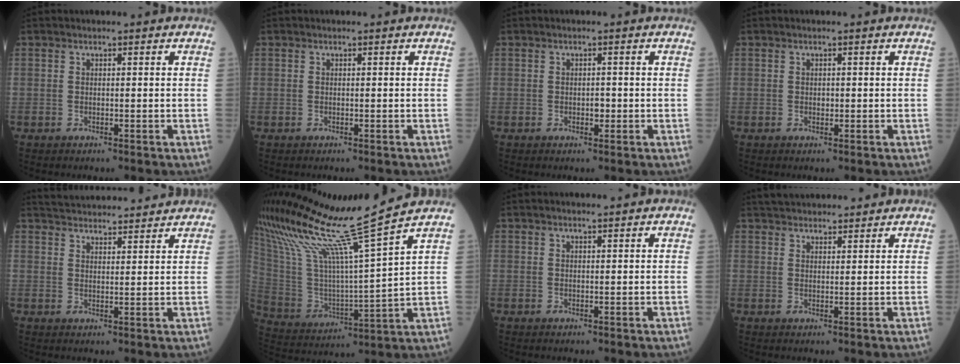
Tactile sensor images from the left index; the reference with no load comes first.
{"total": 0.0}
{"total": 1.1, "force": [-0.3, 0.6, 0.8], "torque": [-0.013, 0.002, -0.002]}
{"total": 0.5, "force": [0.0, 0.4, 0.4], "torque": [-0.007, 0.001, 0.001]}
{"total": 13.6, "force": [12.9, 1.6, 3.8], "torque": [-0.064, 0.025, 0.183]}
{"total": 20.4, "force": [16.2, -3.2, 11.9], "torque": [-0.232, -0.040, 0.292]}
{"total": 1.5, "force": [1.4, -0.2, 0.6], "torque": [-0.009, 0.005, 0.026]}
{"total": 9.2, "force": [8.5, 1.8, 3.3], "torque": [-0.049, 0.027, 0.125]}